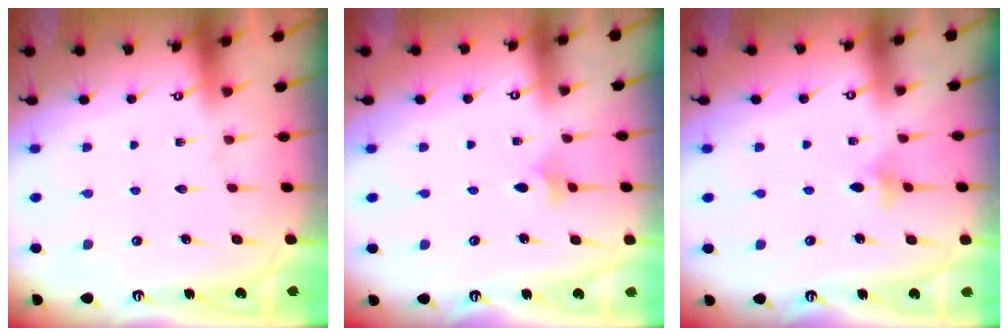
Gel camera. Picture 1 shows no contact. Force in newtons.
{"total": 2.9, "press": 2.8, "slide": 0.7}
{"total": 3.8, "press": 3.7, "slide": 0.9}